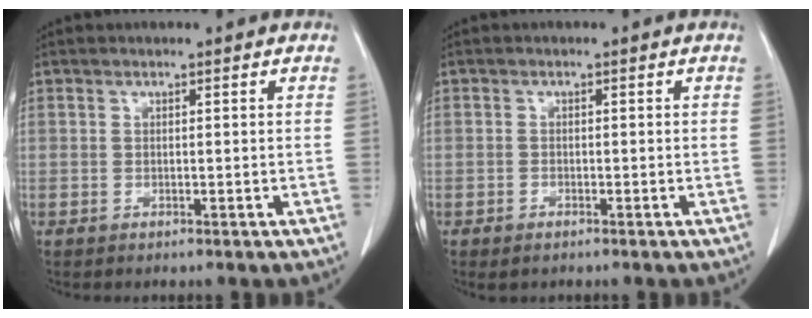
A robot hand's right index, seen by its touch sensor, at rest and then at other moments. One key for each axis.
{"total": 1.2, "fx": -0.9, "fy": 0.6, "fz": 0.6, "tx": -0.014, "ty": -0.001, "tz": -0.009}